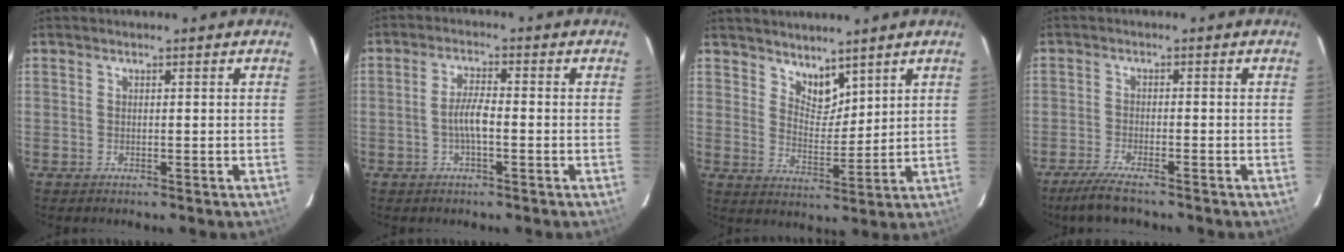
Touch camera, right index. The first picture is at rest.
{"total": 4.0, "force": [-1.2, 0.8, 3.8], "torque": [-0.077, 0.006, -0.022]}
{"total": 5.6, "force": [4.6, 2.6, 1.8], "torque": [-0.019, -0.004, 0.084]}
{"total": 6.3, "force": [-5.2, 0.9, 3.4], "torque": [-0.091, -0.018, -0.098]}